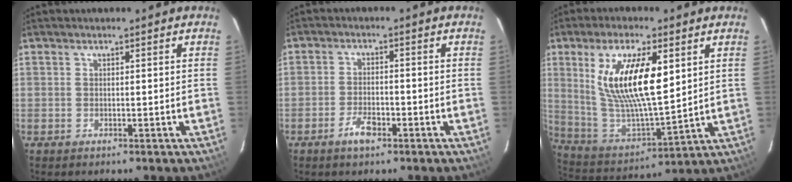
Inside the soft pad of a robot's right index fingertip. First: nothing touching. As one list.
[{"total": 4.2, "force": [-2.6, 1.7, 2.8], "torque": [-0.061, 0.001, -0.045]}, {"total": 17.7, "force": [5.8, 6.1, 15.6], "torque": [-0.299, -0.004, 0.120]}]